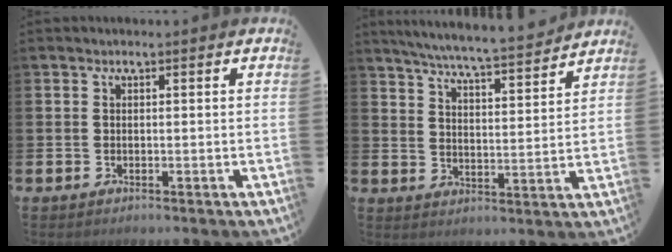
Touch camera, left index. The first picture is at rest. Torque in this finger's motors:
{"motor_torque": [0.10, -0.37, 0.71, 0.21]}